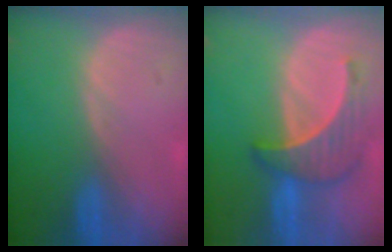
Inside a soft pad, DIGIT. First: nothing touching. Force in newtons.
{"total": 6.4, "press": 6.4, "slide": 0.3}